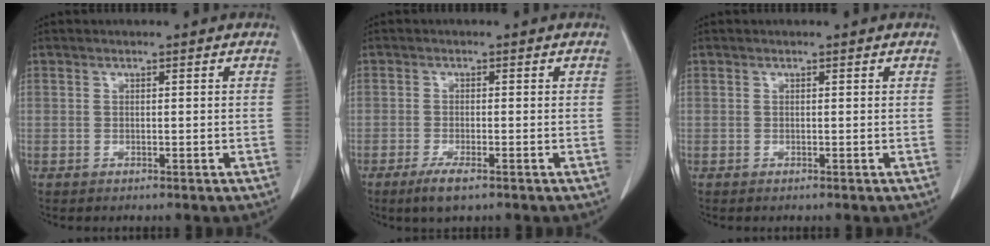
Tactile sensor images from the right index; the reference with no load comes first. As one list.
[{"total": 3.4, "force": [-2.1, 0.6, 2.6], "torque": [-0.049, -0.005, -0.037]}, {"total": 0.0}]